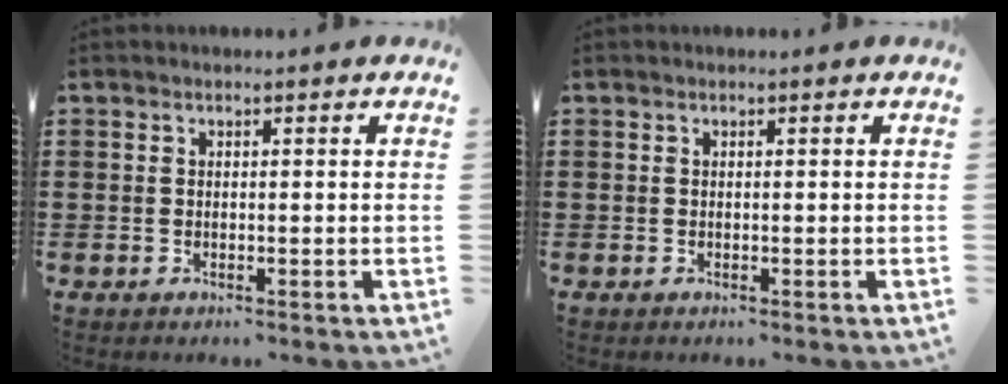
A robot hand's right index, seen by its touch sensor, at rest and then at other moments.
{"total": 0.0}